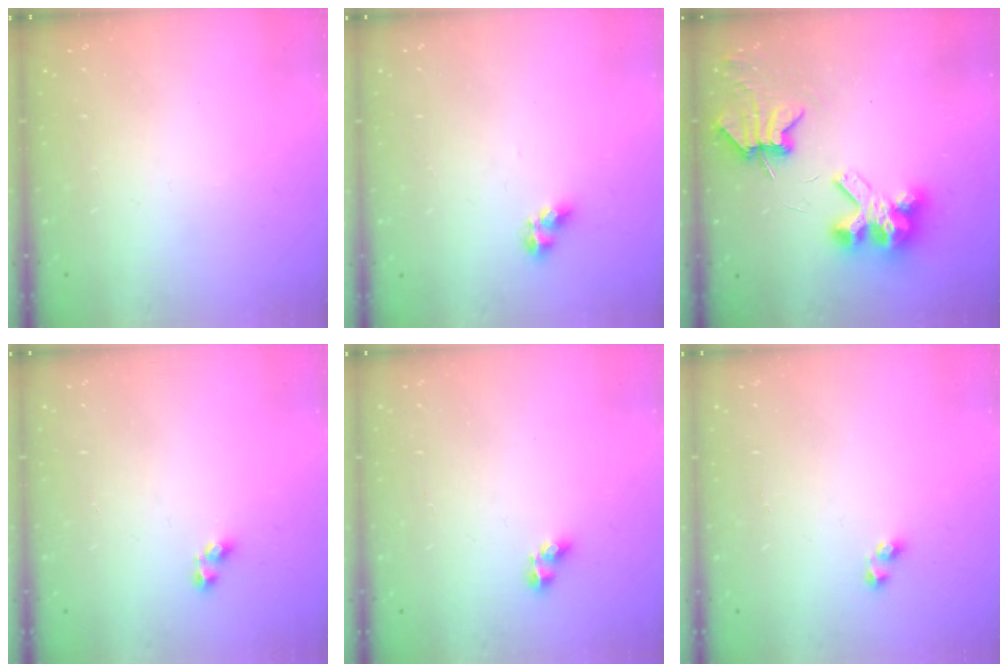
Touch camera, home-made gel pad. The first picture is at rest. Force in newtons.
{"total": 5.4, "press": 5.3, "slide": 0.6}
{"total": 8.0, "press": 8.0, "slide": 1.1}
{"total": 3.7, "press": 3.6, "slide": 0.7}
{"total": 2.9, "press": 2.6, "slide": 1.1}
{"total": 2.7, "press": 2.6, "slide": 0.6}